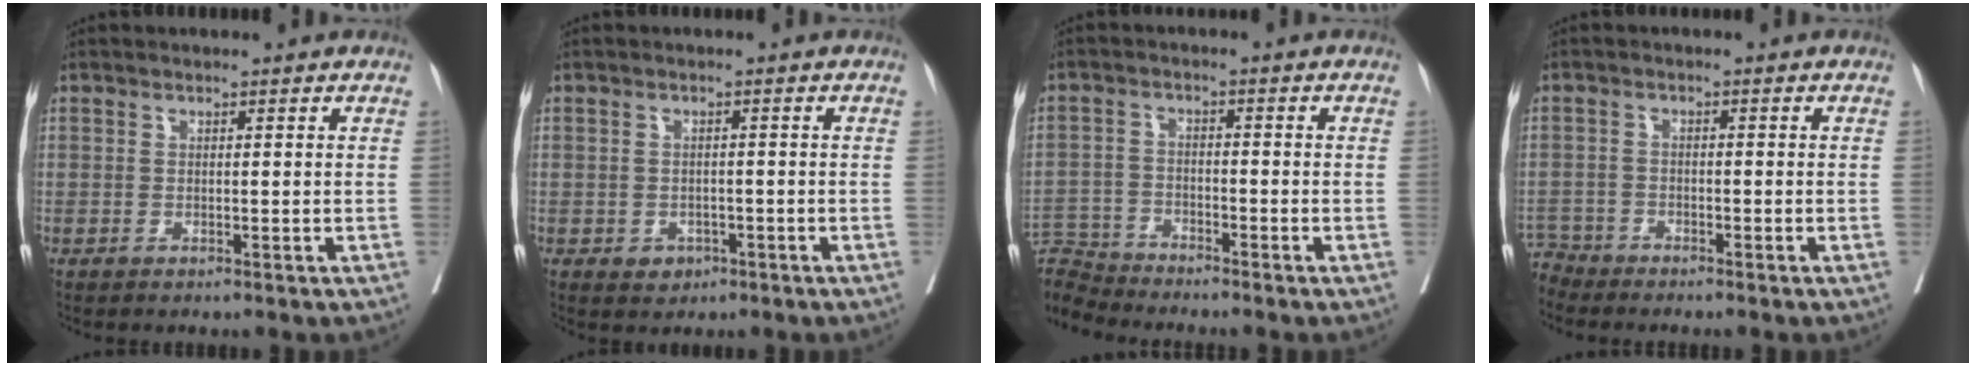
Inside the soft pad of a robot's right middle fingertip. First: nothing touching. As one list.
[{"total": 2.4, "force": [-1.2, 1.9, 0.8], "torque": [-0.007, 0.005, -0.010]}, {"total": 5.9, "force": [-5.8, -0.9, -1.0], "torque": [0.020, -0.001, -0.112]}, {"total": 3.3, "force": [-3.1, 0.1, -1.1], "torque": [0.027, -0.009, -0.061]}]